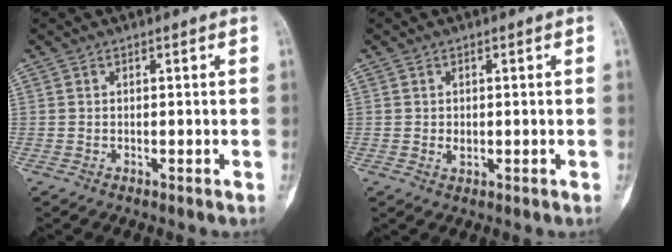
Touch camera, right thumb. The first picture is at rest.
{"total": 1.5, "force": [0.0, 1.1, 1.0], "torque": [-0.012, -0.001, 0.003]}